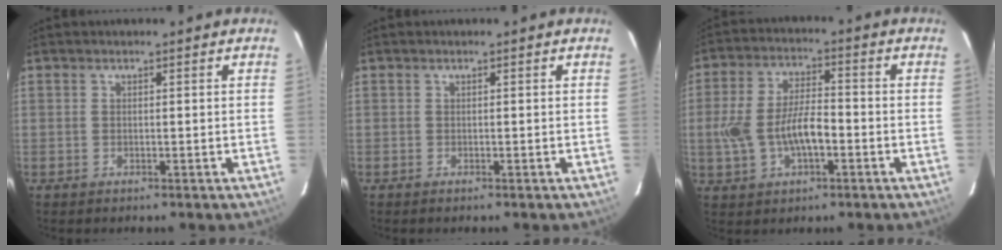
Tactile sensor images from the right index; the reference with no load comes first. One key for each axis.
{"total": 0.0}
{"total": 10.3, "fx": -2.5, "fy": 4.8, "fz": 8.8, "tx": -0.183, "ty": 0.008, "tz": -0.039}